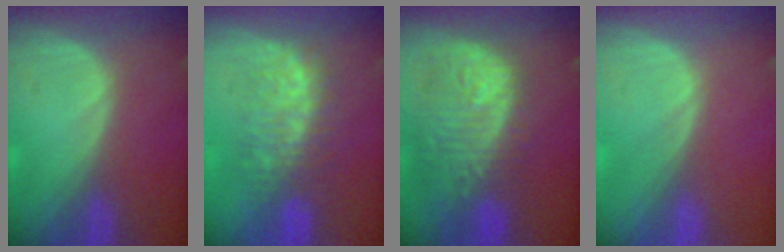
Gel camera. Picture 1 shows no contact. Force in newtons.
{"total": 7.8, "press": 7.7, "slide": 1.3}
{"total": 12.0, "press": 10.7, "slide": 5.5}
{"total": 0.0}